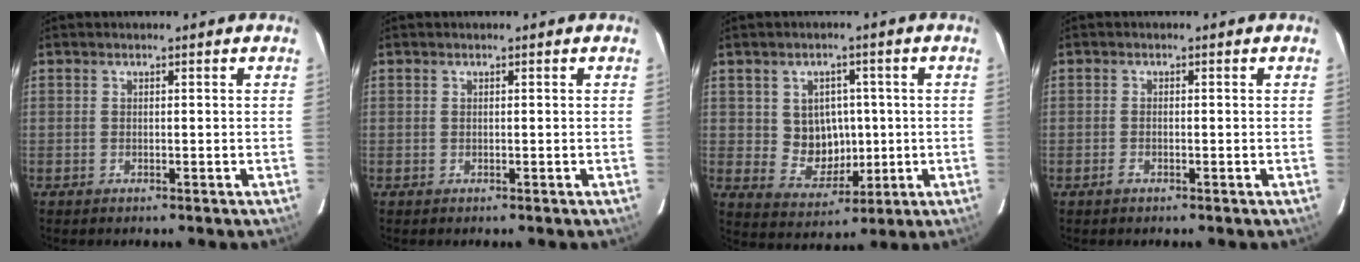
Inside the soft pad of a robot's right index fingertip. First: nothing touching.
{"total": 0.0}
{"total": 7.6, "force": [0.4, 7.1, 2.9], "torque": [-0.058, 0.005, 0.026]}
{"total": 1.1, "force": [-0.7, 0.4, 0.7], "torque": [-0.015, 0.000, -0.013]}